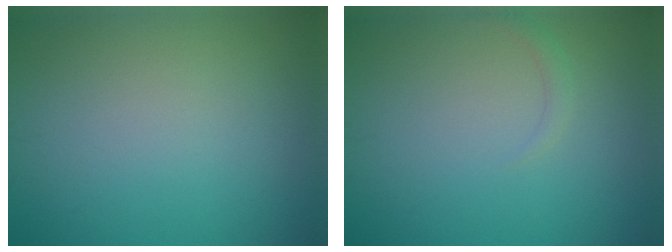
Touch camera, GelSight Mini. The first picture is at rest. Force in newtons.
{"total": 0.8, "press": 0.8, "slide": 0.1}